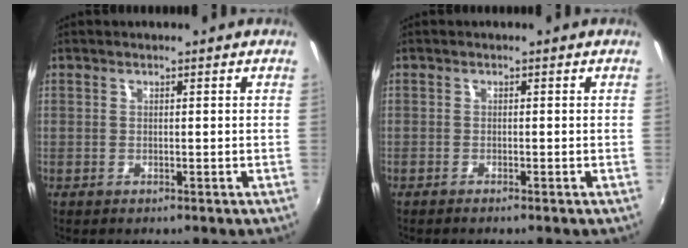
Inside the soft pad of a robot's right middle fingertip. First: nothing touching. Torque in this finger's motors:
{"motor_torque": [-0.93, -0.27, 0.20, -0.01]}